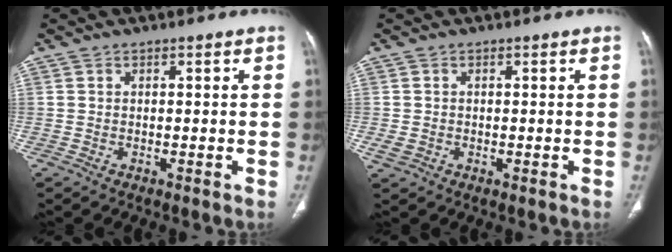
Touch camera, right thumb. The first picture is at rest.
{"total": 2.0, "force": [-0.3, 1.7, 1.2], "torque": [-0.027, 0.001, -0.001]}